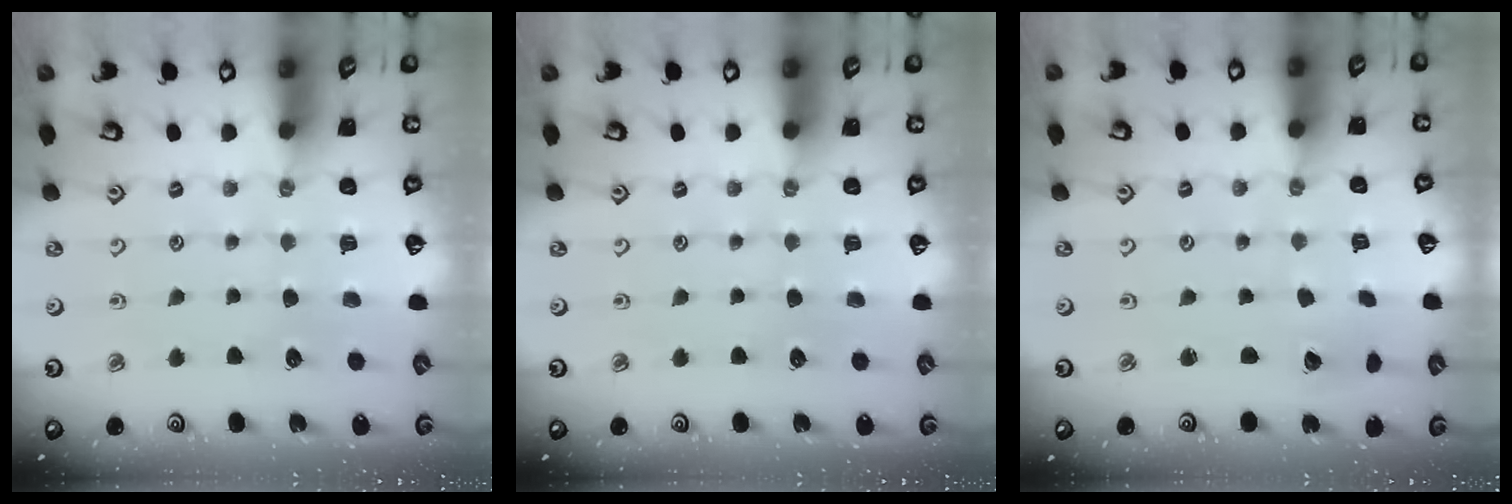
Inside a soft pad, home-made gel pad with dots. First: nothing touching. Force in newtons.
{"total": 0.0}
{"total": 2.2, "press": 2.2, "slide": 0.2}